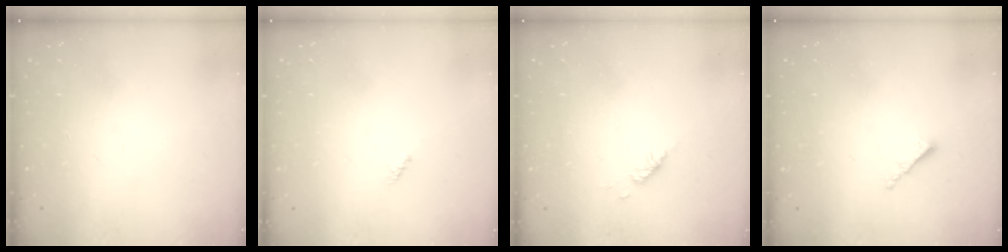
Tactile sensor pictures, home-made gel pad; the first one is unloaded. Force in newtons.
{"total": 0.0}
{"total": 2.9, "press": 2.9, "slide": 0.6}
{"total": 1.2, "press": 1.1, "slide": 0.5}